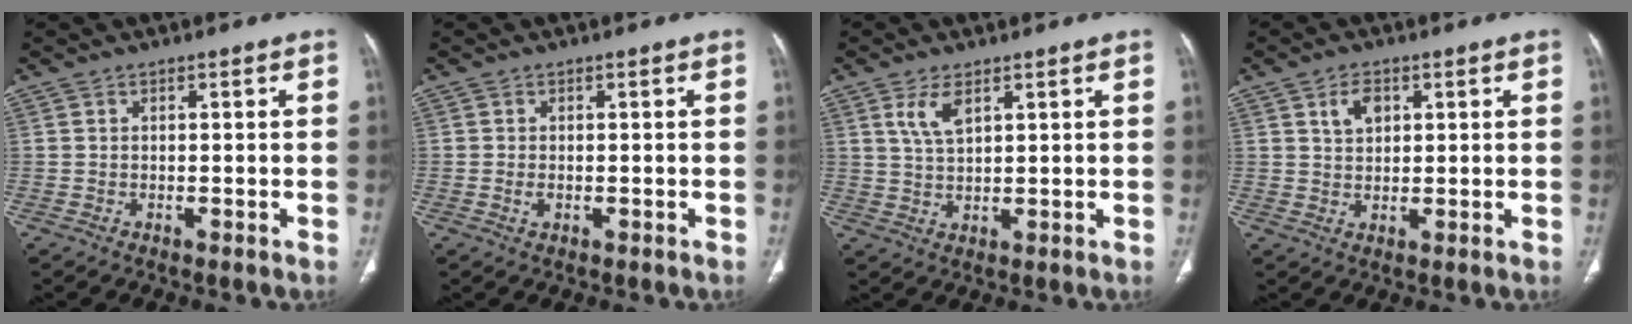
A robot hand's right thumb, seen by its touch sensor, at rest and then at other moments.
{"total": 1.2, "force": [-0.3, 0.7, 0.9], "torque": [-0.020, -0.001, -0.005]}
{"total": 4.6, "force": [2.4, 2.0, 3.4], "torque": [-0.067, -0.009, 0.053]}
{"total": 4.1, "force": [1.8, 2.7, 2.5], "torque": [-0.033, -0.006, 0.033]}